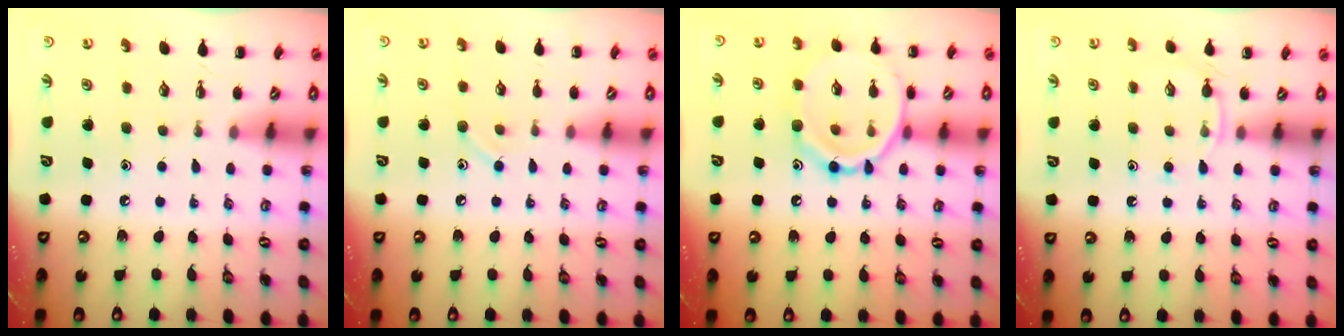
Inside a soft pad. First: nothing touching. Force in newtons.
{"total": 8.1, "press": 7.7, "slide": 2.6}
{"total": 13.5, "press": 13.4, "slide": 0.7}
{"total": 5.9, "press": 5.7, "slide": 1.8}